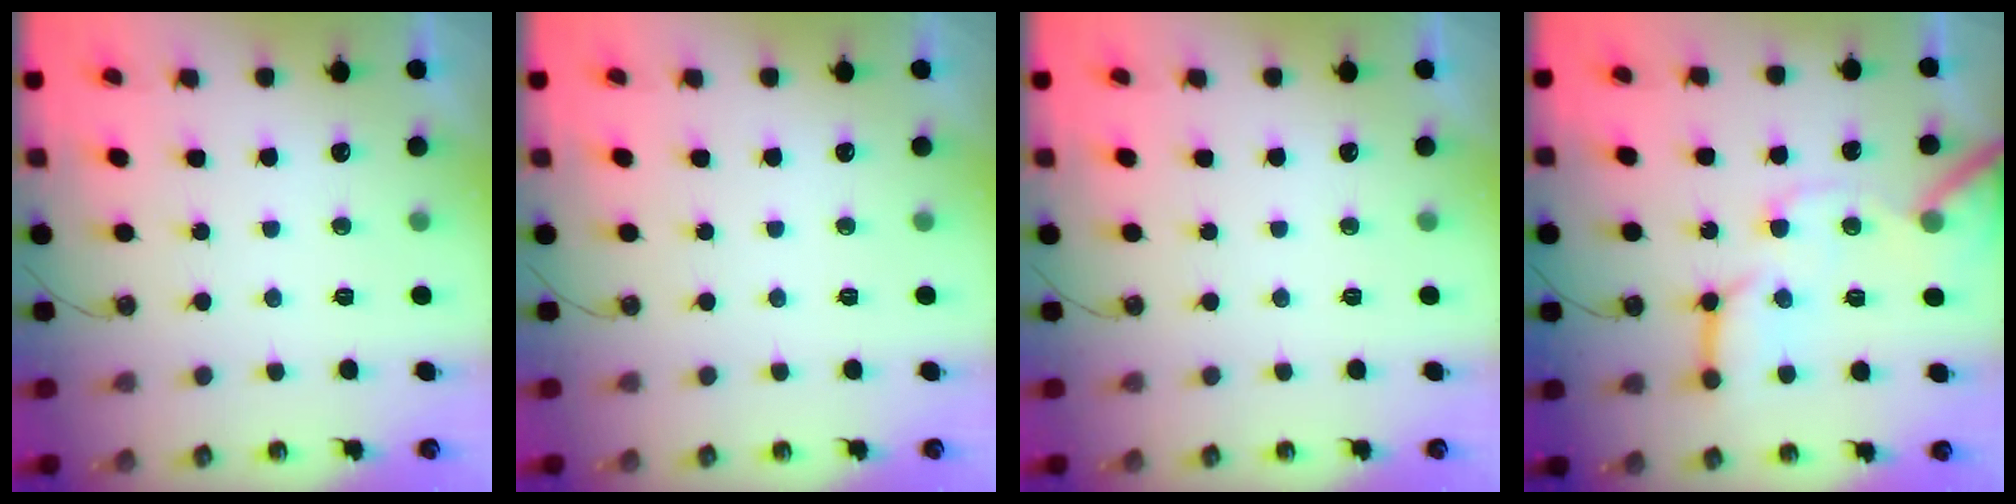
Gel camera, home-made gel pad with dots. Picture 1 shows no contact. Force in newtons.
{"total": 0.0}
{"total": 0.0}
{"total": 15.7, "press": 15.6, "slide": 1.9}